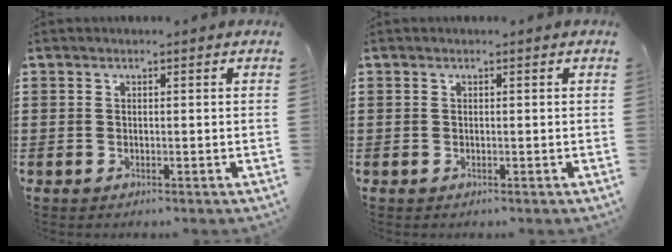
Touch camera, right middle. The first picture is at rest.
{"total": 0.0}